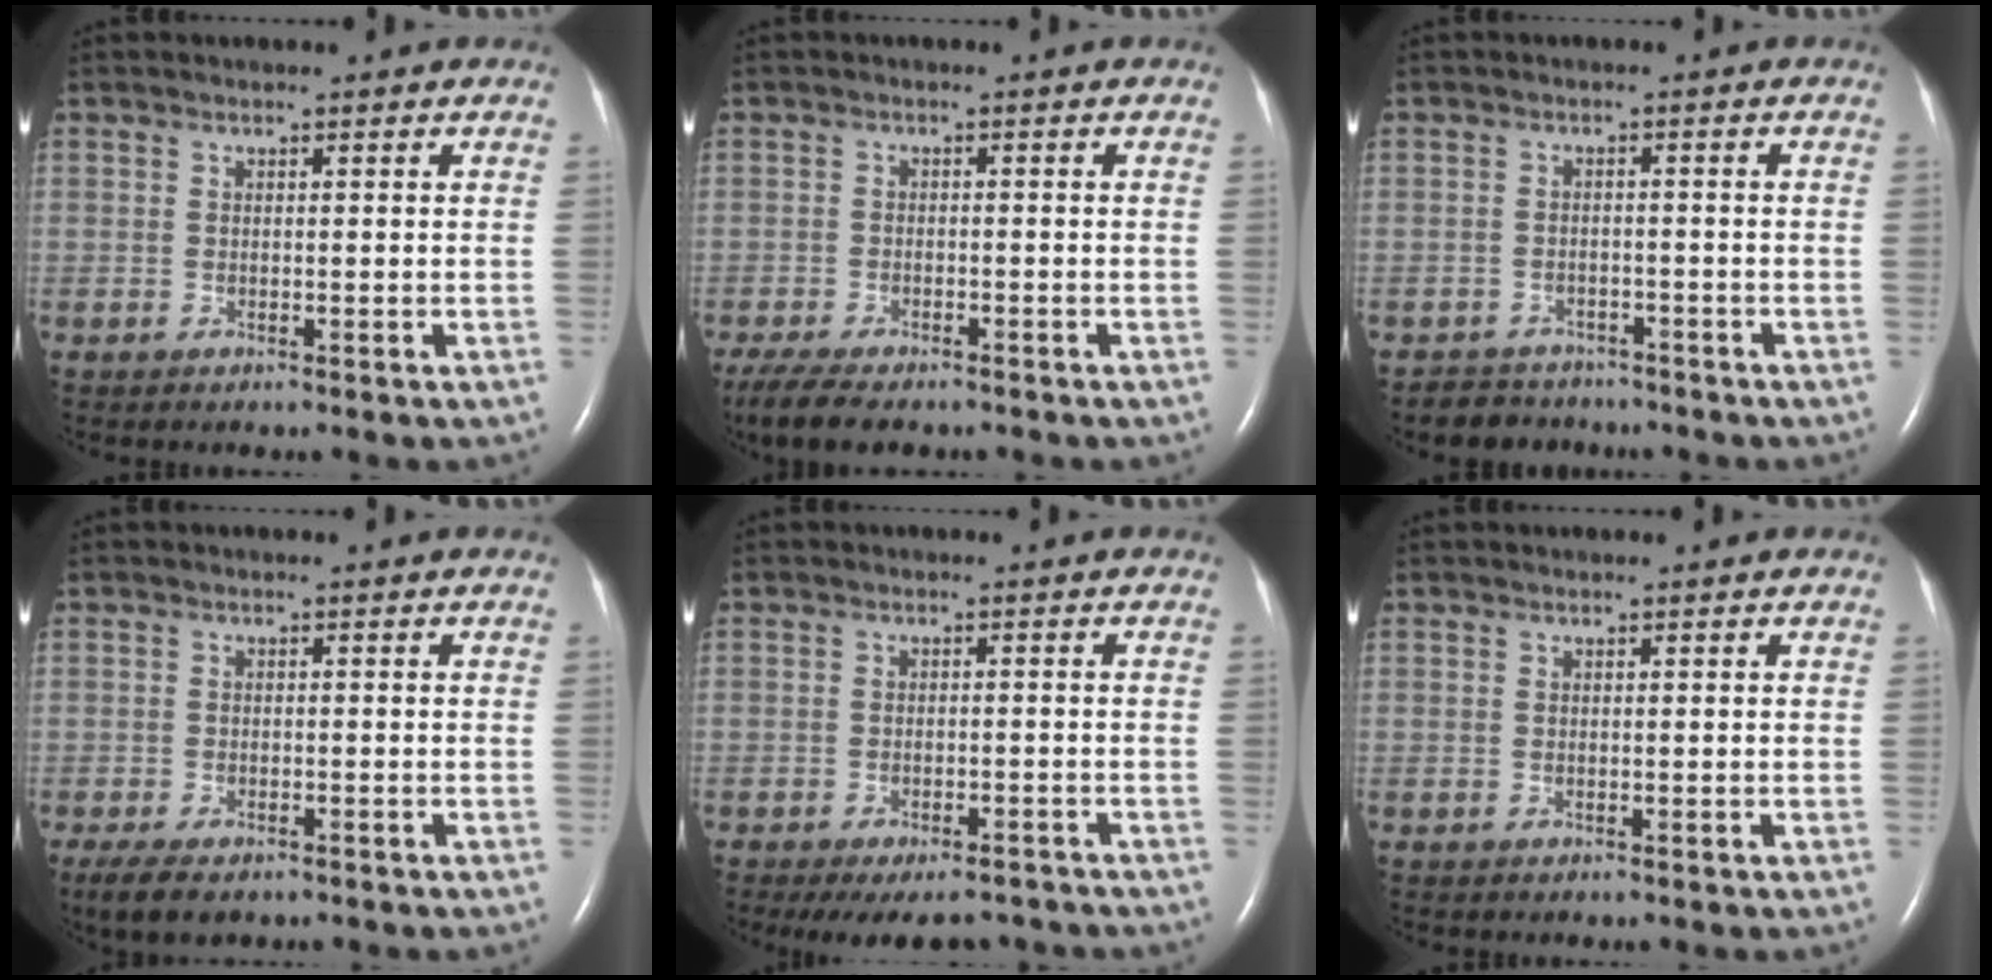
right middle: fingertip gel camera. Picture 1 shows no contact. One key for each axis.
{"total": 8.3, "fx": -6.7, "fy": 2.2, "fz": 4.5, "tx": -0.079, "ty": -0.016, "tz": -0.104}
{"total": 4.2, "fx": -3.8, "fy": 1.9, "fz": -0.3, "tx": 0.001, "ty": -0.001, "tz": -0.056}
{"total": 4.7, "fx": -3.3, "fy": 1.7, "fz": 2.9, "tx": -0.055, "ty": -0.014, "tz": -0.049}
{"total": 9.5, "fx": -8.2, "fy": 2.8, "fz": 3.9, "tx": -0.052, "ty": -0.009, "tz": -0.104}
{"total": 0.0}